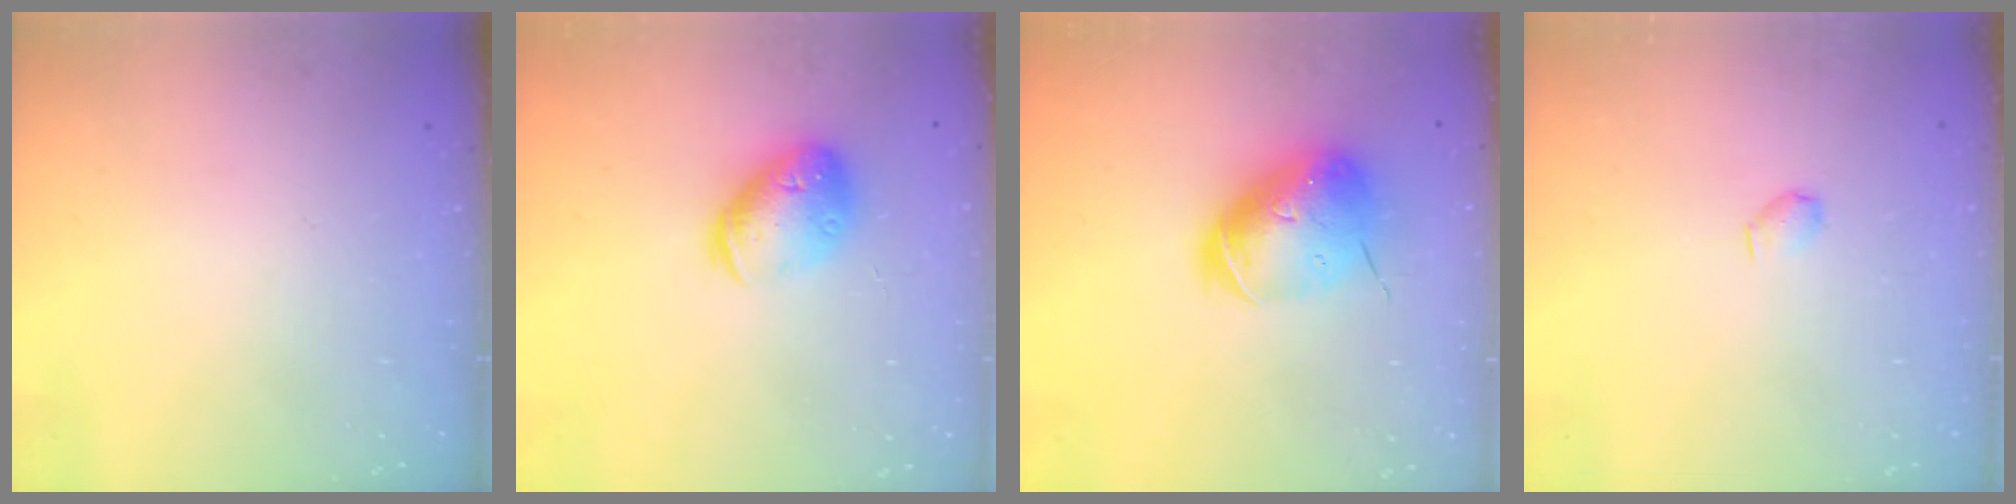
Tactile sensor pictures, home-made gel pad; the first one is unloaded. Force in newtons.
{"total": 15.0, "press": 14.8, "slide": 2.2}
{"total": 10.9, "press": 10.8, "slide": 1.8}
{"total": 3.1, "press": 3.0, "slide": 0.5}